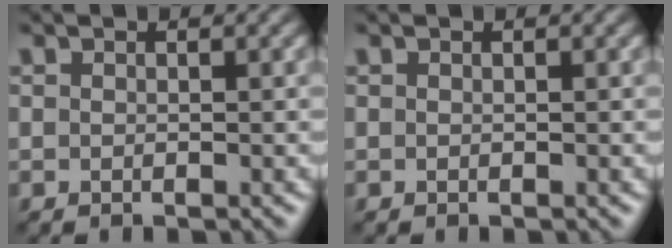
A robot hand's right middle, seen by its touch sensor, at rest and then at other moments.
{"total": 0.0}